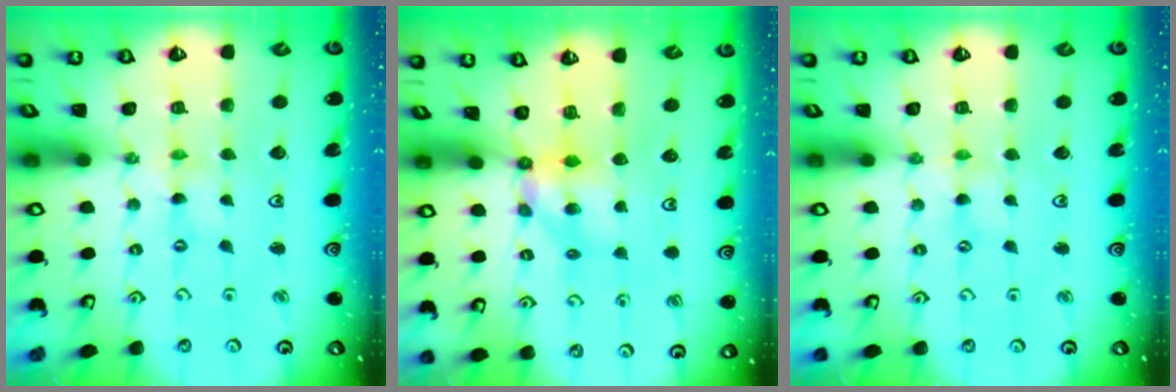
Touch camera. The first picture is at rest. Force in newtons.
{"total": 5.6, "press": 5.6, "slide": 0.2}
{"total": 0.9, "press": 0.9, "slide": 0.3}